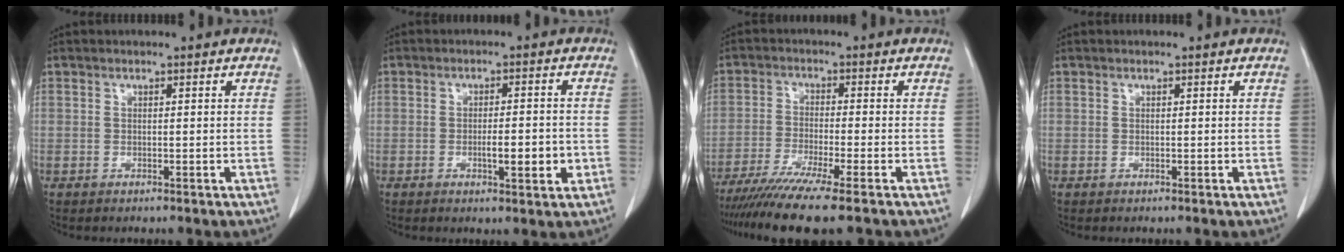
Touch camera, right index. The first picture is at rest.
{"total": 5.1, "force": [-1.4, 1.0, 4.8], "torque": [-0.076, -0.003, -0.016]}
{"total": 10.6, "force": [-8.4, -1.1, 6.5], "torque": [-0.097, -0.029, -0.133]}
{"total": 0.0}